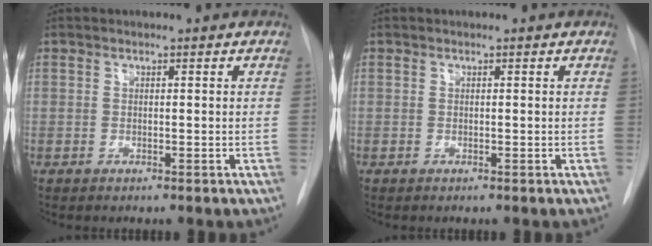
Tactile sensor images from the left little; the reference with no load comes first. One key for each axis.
{"total": 0.0}